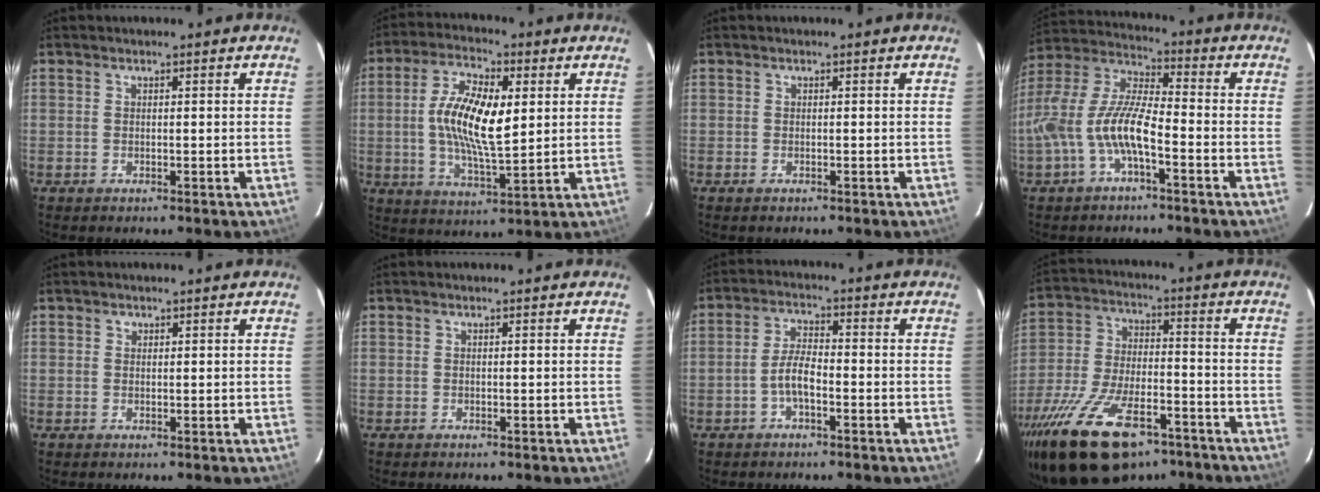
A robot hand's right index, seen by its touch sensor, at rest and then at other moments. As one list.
[{"total": 12.7, "force": [1.7, 4.9, 11.6], "torque": [-0.222, 0.007, 0.030]}, {"total": 0.6, "force": [-0.4, 0.3, 0.3], "torque": [-0.007, -0.001, -0.009]}, {"total": 12.3, "force": [-4.6, 3.4, 10.9], "torque": [-0.235, 0.005, -0.090]}, {"total": 0.7, "force": [0.3, 0.6, 0.0], "torque": [0.003, 0.004, 0.004]}, {"total": 0.0}, {"total": 4.7, "force": [-1.9, 1.5, 4.0], "torque": [-0.086, 0.010, -0.037]}, {"total": 24.0, "force": [-16.0, 10.5, 14.4], "torque": [-0.293, -0.031, -0.261]}]